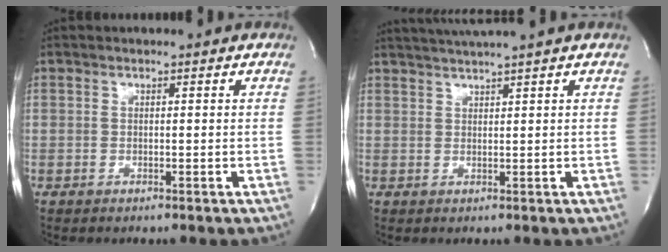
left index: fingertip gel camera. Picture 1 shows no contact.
{"total": 4.8, "force": [4.0, -1.6, 2.0], "torque": [-0.033, 0.009, 0.071]}